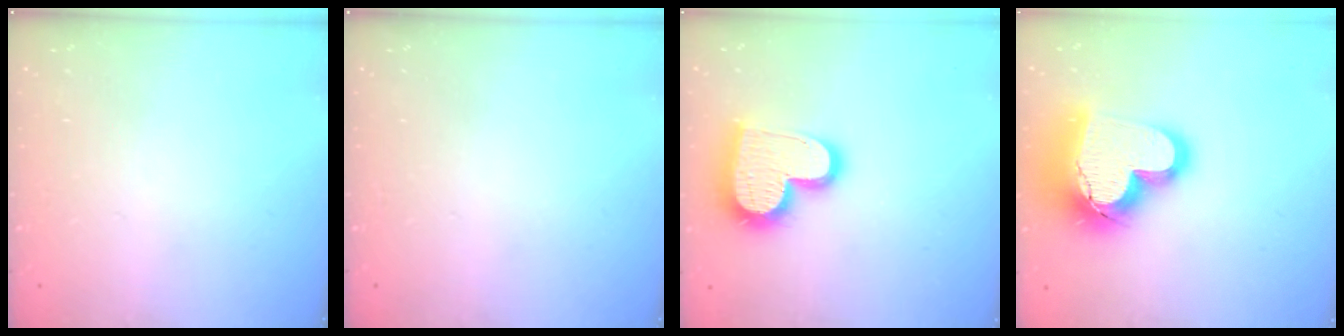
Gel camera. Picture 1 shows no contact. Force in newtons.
{"total": 0.0}
{"total": 18.2, "press": 18.1, "slide": 1.3}
{"total": 21.8, "press": 21.7, "slide": 1.8}